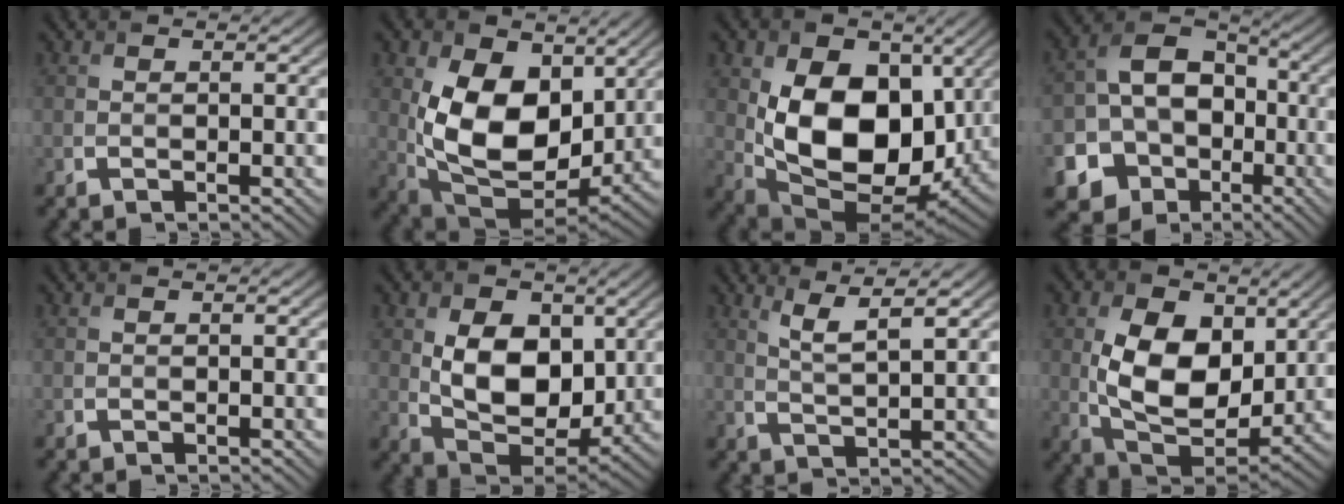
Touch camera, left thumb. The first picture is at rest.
{"total": 13.7, "force": [2.3, 8.8, 10.2], "torque": [-0.205, -0.013, 0.048]}
{"total": 15.9, "force": [1.2, 10.2, 12.0], "torque": [-0.211, -0.021, 0.032]}
{"total": 14.3, "force": [-4.5, 11.5, 7.2], "torque": [-0.149, -0.029, -0.098]}
{"total": 0.0}
{"total": 10.6, "force": [1.6, 6.8, 7.9], "torque": [-0.158, -0.007, 0.029]}
{"total": 4.9, "force": [3.0, 0.6, 3.8], "torque": [-0.087, 0.004, 0.065]}
{"total": 12.3, "force": [1.9, 7.8, 9.3], "torque": [-0.183, -0.004, 0.036]}